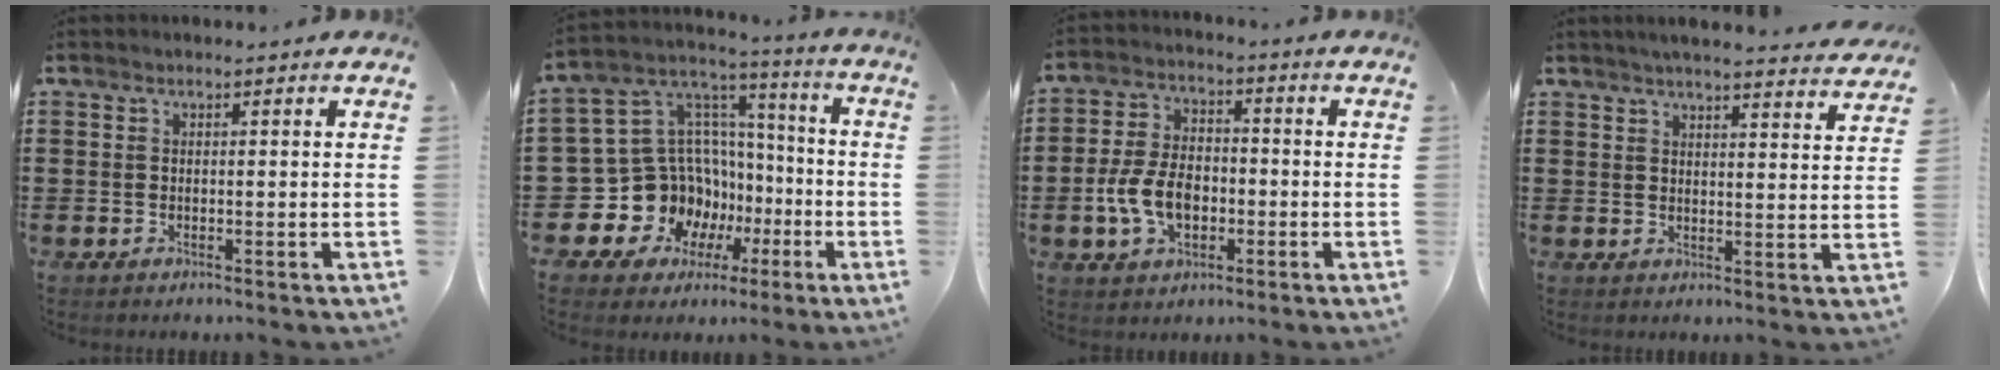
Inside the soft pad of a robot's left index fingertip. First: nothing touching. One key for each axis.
{"total": 13.1, "fx": -3.9, "fy": 12.1, "fz": 3.4, "tx": -0.119, "ty": -0.025, "tz": -0.040}
{"total": 8.3, "fx": -2.1, "fy": 5.1, "fz": 6.2, "tx": -0.150, "ty": 0.002, "tz": -0.047}
{"total": 3.8, "fx": 3.7, "fy": -0.4, "fz": 0.8, "tx": -0.031, "ty": -0.021, "tz": 0.063}